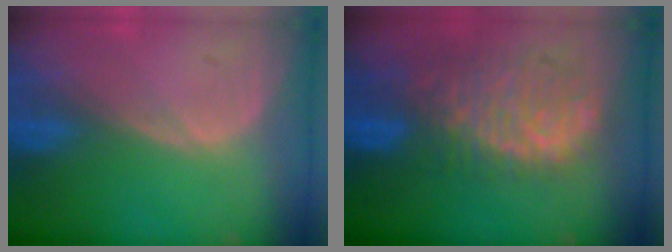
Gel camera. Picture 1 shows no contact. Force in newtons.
{"total": 10.9, "press": 9.4, "slide": 5.5}